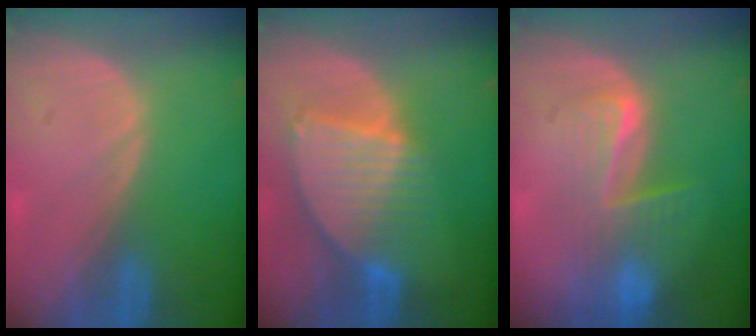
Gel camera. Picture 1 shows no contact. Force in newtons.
{"total": 8.7, "press": 7.5, "slide": 4.4}
{"total": 6.5, "press": 6.4, "slide": 1.3}